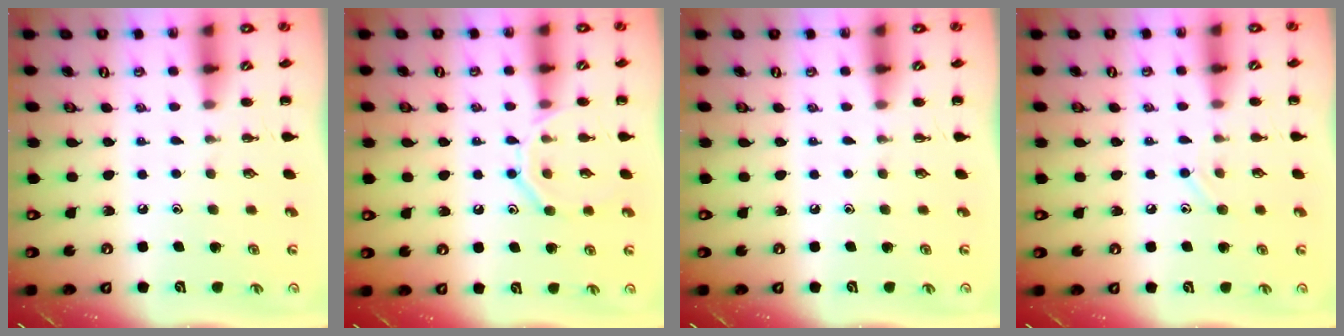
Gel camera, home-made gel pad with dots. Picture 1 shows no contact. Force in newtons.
{"total": 10.6, "press": 10.5, "slide": 1.5}
{"total": 0.0}
{"total": 6.4, "press": 6.2, "slide": 1.8}